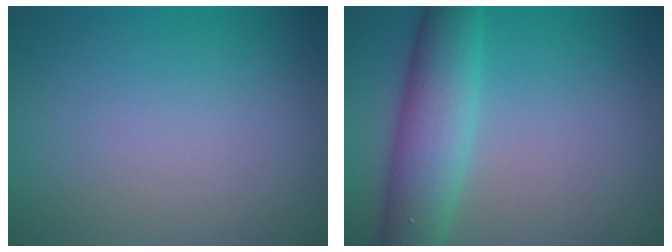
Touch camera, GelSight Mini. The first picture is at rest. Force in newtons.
{"total": 6.6, "press": 6.5, "slide": 0.2}